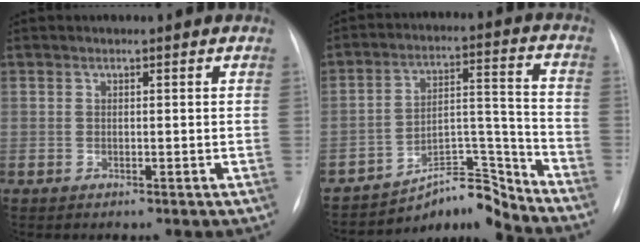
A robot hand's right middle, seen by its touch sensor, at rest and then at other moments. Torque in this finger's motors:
{"motor_torque": [-0.45, -0.60, -0.02, 0.00]}